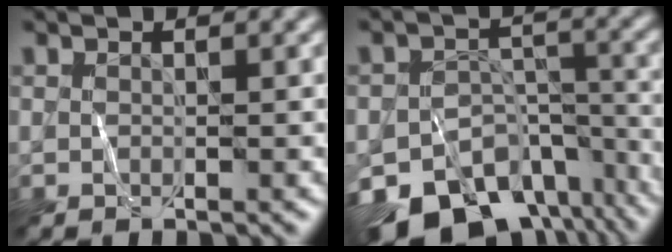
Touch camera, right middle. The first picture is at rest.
{"total": 16.2, "force": [-11.3, 9.6, 6.4], "torque": [-0.119, -0.034, -0.134]}